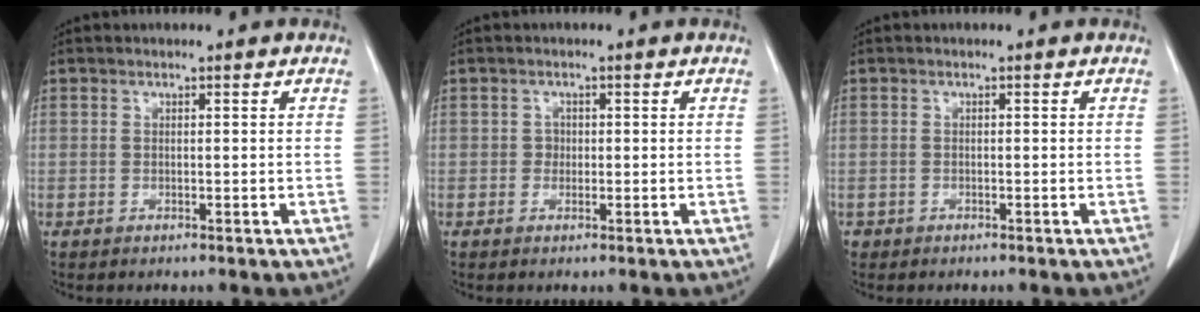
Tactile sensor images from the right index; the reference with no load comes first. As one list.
[{"total": 1.3, "force": [0.0, 1.2, 0.5], "torque": [-0.004, 0.003, 0.001]}, {"total": 0.5, "force": [-0.2, 0.5, 0.0], "torque": [-0.001, 0.004, -0.004]}]